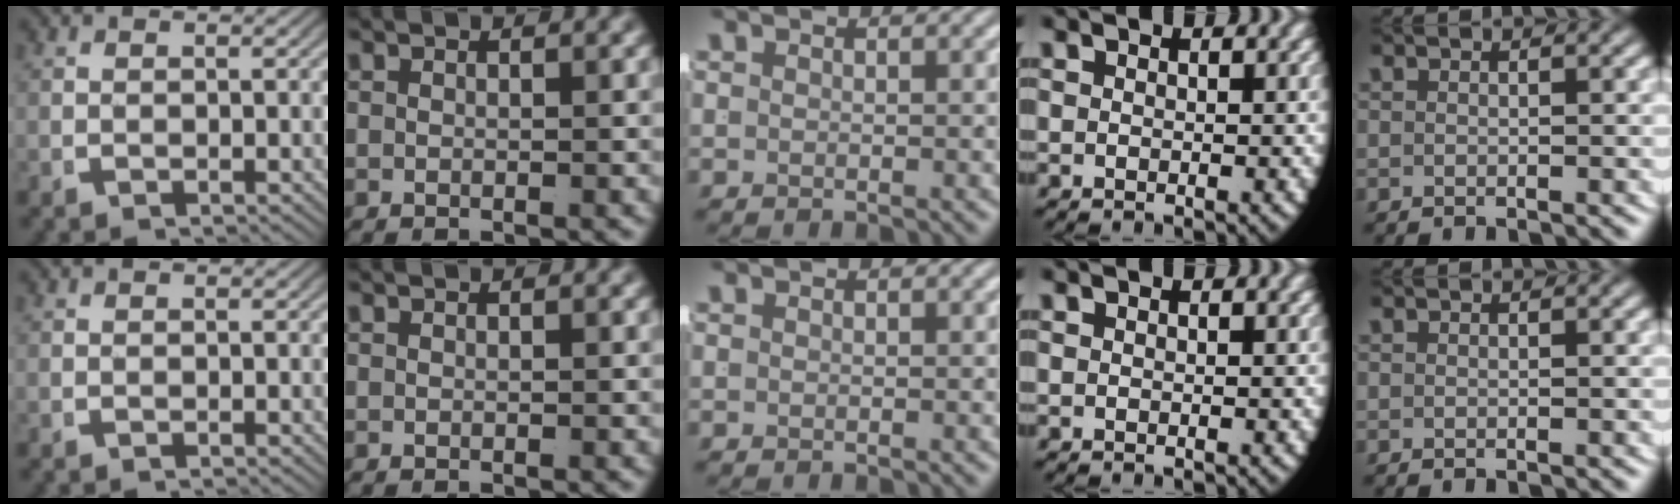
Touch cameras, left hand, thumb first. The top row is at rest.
{}